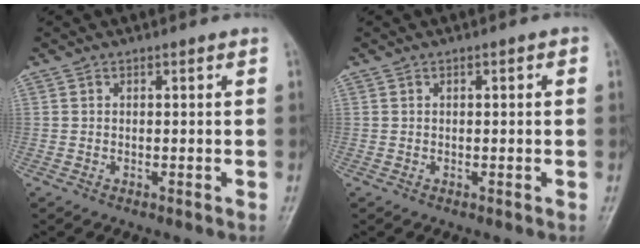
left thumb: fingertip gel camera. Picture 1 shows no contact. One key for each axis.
{"total": 1.1, "fx": 0.2, "fy": 0.4, "fz": 1.0, "tx": -0.013, "ty": 0.002, "tz": 0.002}